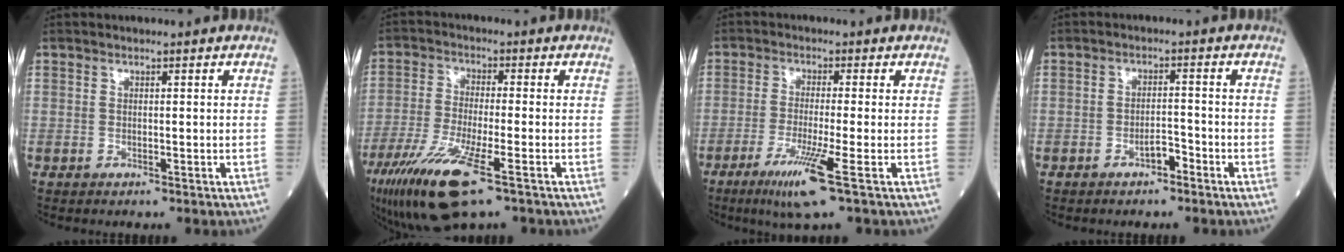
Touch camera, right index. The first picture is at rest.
{"total": 12.3, "force": [-6.9, 1.7, 10.0], "torque": [-0.200, -0.034, -0.122]}
{"total": 7.1, "force": [-3.5, -1.0, 6.1], "torque": [-0.117, -0.025, -0.067]}
{"total": 2.4, "force": [-1.6, 0.9, 1.5], "torque": [-0.023, 0.004, -0.029]}